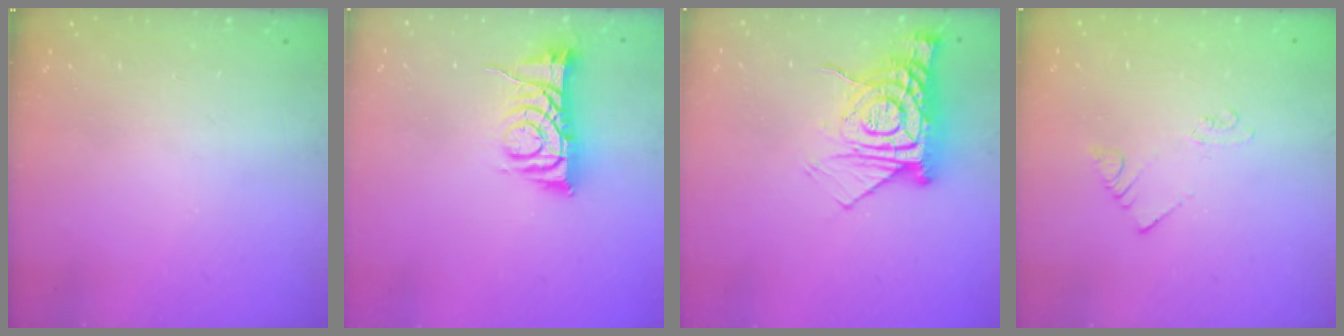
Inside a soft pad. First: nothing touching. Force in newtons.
{"total": 9.4, "press": 9.3, "slide": 0.8}
{"total": 12.8, "press": 12.8, "slide": 1.2}
{"total": 1.9, "press": 1.9, "slide": 0.1}